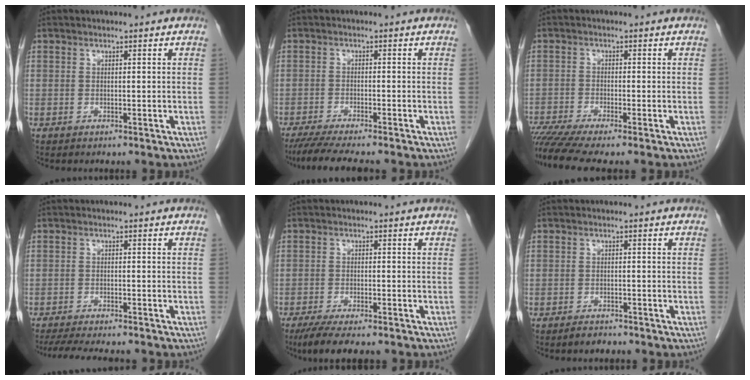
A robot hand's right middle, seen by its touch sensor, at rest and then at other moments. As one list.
[{"total": 8.7, "force": [-7.4, 0.5, 4.5], "torque": [-0.066, -0.019, -0.118]}, {"total": 8.2, "force": [-6.8, -0.2, 4.6], "torque": [-0.081, -0.016, -0.116]}, {"total": 9.4, "force": [-8.3, 1.5, 4.3], "torque": [-0.063, -0.013, -0.121]}, {"total": 7.2, "force": [-5.6, 1.6, 4.2], "torque": [-0.065, -0.013, -0.089]}, {"total": 1.8, "force": [-1.5, 0.6, 0.6], "torque": [-0.015, -0.001, -0.021]}]